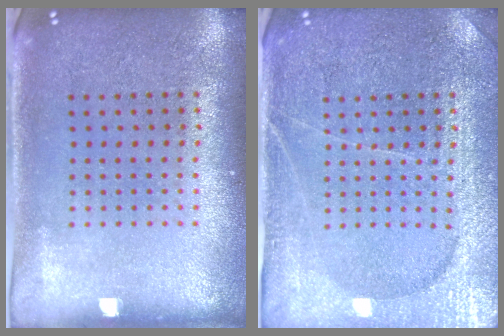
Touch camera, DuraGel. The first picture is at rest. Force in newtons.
{"total": 3.8, "press": 3.7, "slide": 1.1}